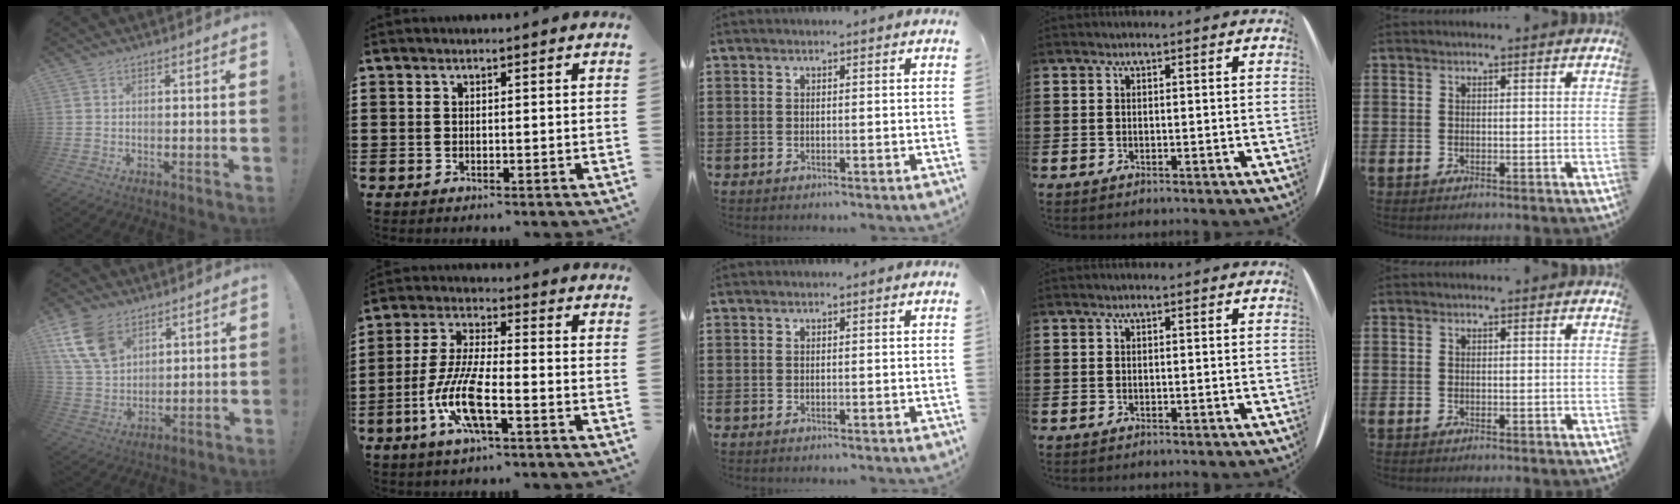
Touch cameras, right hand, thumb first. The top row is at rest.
{"thumb": {"total": 14.0, "force": [7.6, 9.2, 7.5], "torque": [-0.139, -0.031, 0.150]}, "index": {"total": 9.7, "force": [-3.9, 2.4, 8.5], "torque": [-0.199, -0.015, -0.079]}}